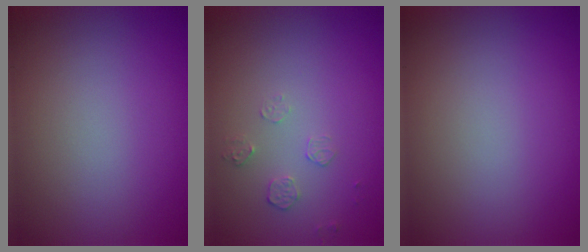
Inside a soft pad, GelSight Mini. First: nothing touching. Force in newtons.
{"total": 1.3, "press": 0.6, "slide": 1.1}
{"total": 0.0}